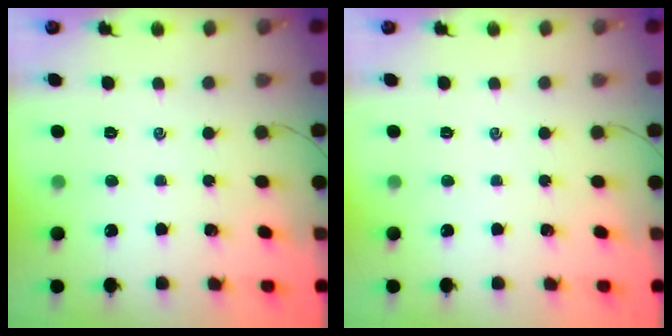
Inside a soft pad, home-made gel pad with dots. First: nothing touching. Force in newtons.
{"total": 0.0}